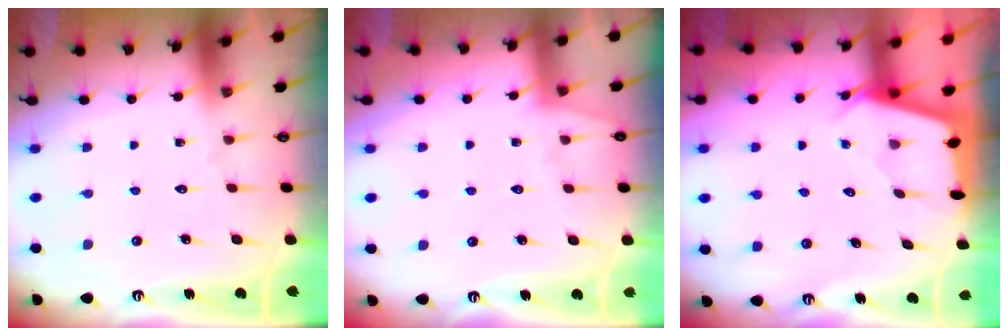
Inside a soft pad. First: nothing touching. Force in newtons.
{"total": 1.6, "press": 1.5, "slide": 0.4}
{"total": 2.4, "press": 2.4, "slide": 0.3}